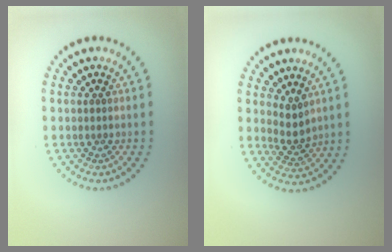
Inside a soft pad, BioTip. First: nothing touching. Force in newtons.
{"total": 2.0, "press": 1.6, "slide": 1.2}